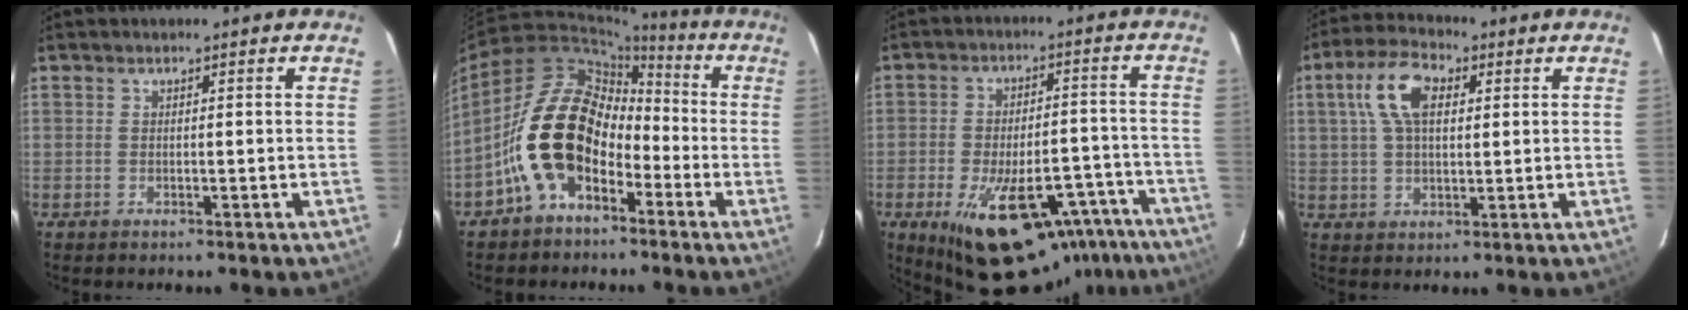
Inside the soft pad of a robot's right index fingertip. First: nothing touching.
{"total": 14.6, "force": [-5.8, 9.7, 9.3], "torque": [-0.172, 0.019, -0.104]}
{"total": 22.8, "force": [-14.5, 10.3, 14.2], "torque": [-0.222, -0.003, -0.184]}
{"total": 9.6, "force": [2.9, 5.0, 7.6], "torque": [-0.152, 0.025, 0.053]}